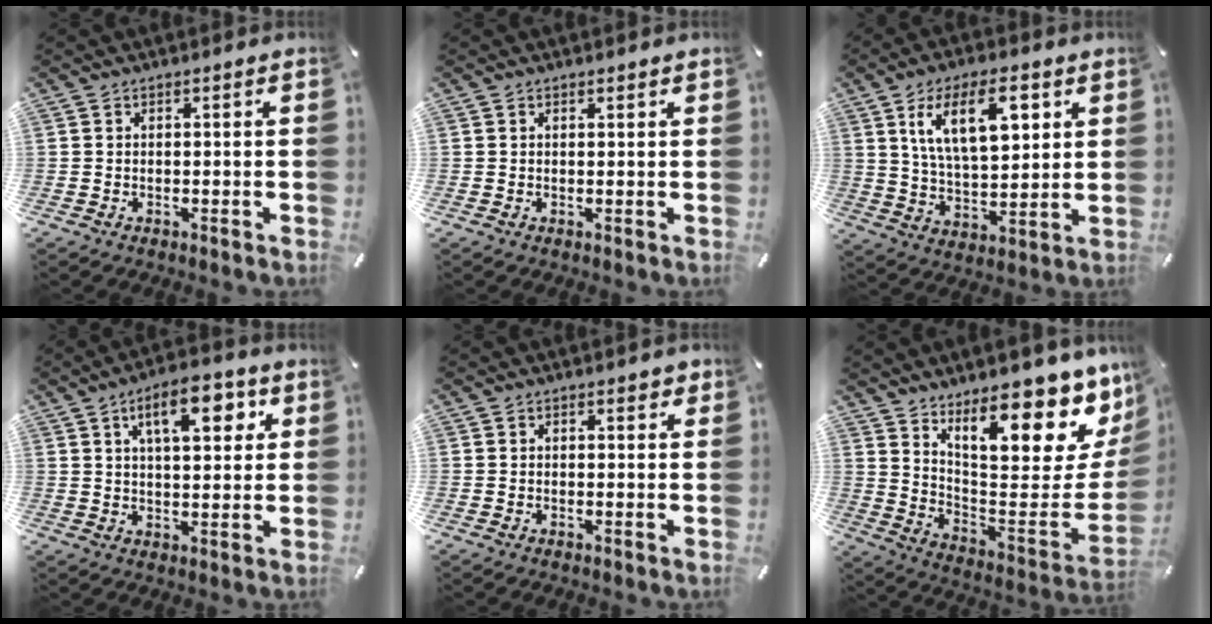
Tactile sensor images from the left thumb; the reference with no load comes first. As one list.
[{"total": 0.5, "force": [0.5, 0.2, 0.2], "torque": [-0.004, -0.001, 0.009]}, {"total": 15.1, "force": [7.0, 7.2, 11.2], "torque": [-0.204, -0.012, 0.118]}, {"total": 11.7, "force": [5.1, 5.2, 9.1], "torque": [-0.130, -0.008, 0.080]}, {"total": 1.3, "force": [0.7, 0.8, 0.8], "torque": [-0.001, -0.003, 0.008]}, {"total": 20.9, "force": [14.8, 7.1, 12.9], "torque": [-0.133, -0.134, 0.236]}]